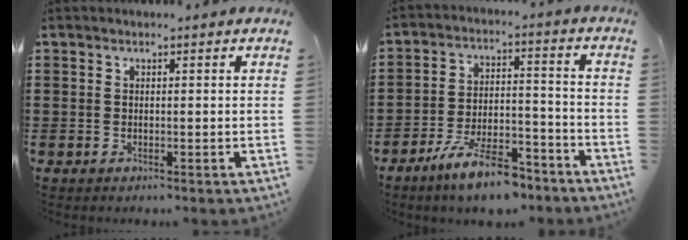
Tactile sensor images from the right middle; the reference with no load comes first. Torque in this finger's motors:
{"motor_torque": [1.96, -0.18, 0.51, 0.18]}